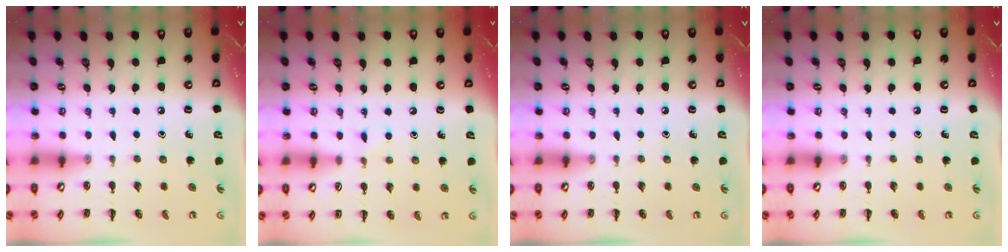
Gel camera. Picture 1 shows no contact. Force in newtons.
{"total": 4.4, "press": 4.1, "slide": 1.6}
{"total": 0.0}
{"total": 0.0}